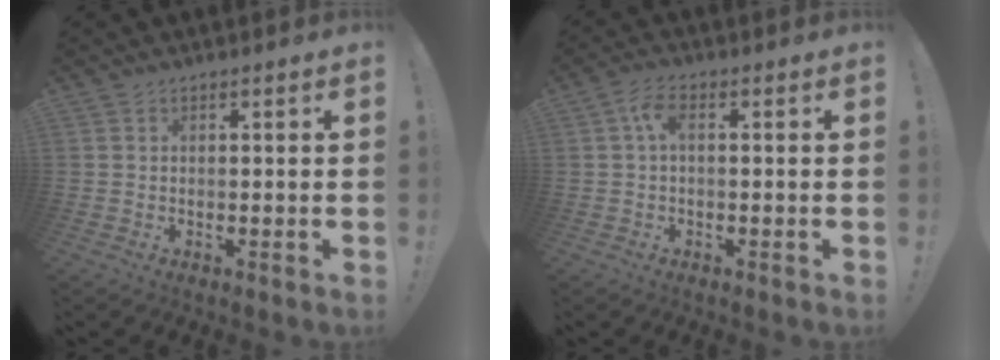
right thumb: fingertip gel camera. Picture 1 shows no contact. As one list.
[{"total": 5.0, "force": [0.5, 2.2, 4.5], "torque": [-0.099, 0.013, 0.011]}]